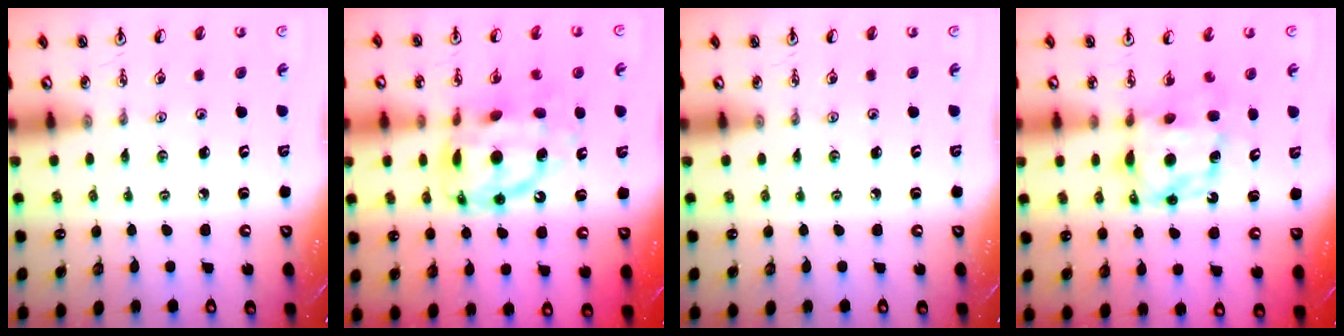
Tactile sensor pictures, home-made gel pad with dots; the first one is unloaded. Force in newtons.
{"total": 13.7, "press": 13.7, "slide": 1.3}
{"total": 0.0}
{"total": 7.1, "press": 7.0, "slide": 0.4}